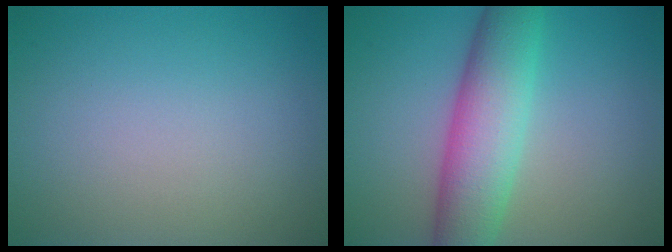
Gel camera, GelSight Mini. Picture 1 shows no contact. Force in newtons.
{"total": 7.5, "press": 7.5, "slide": 0.1}